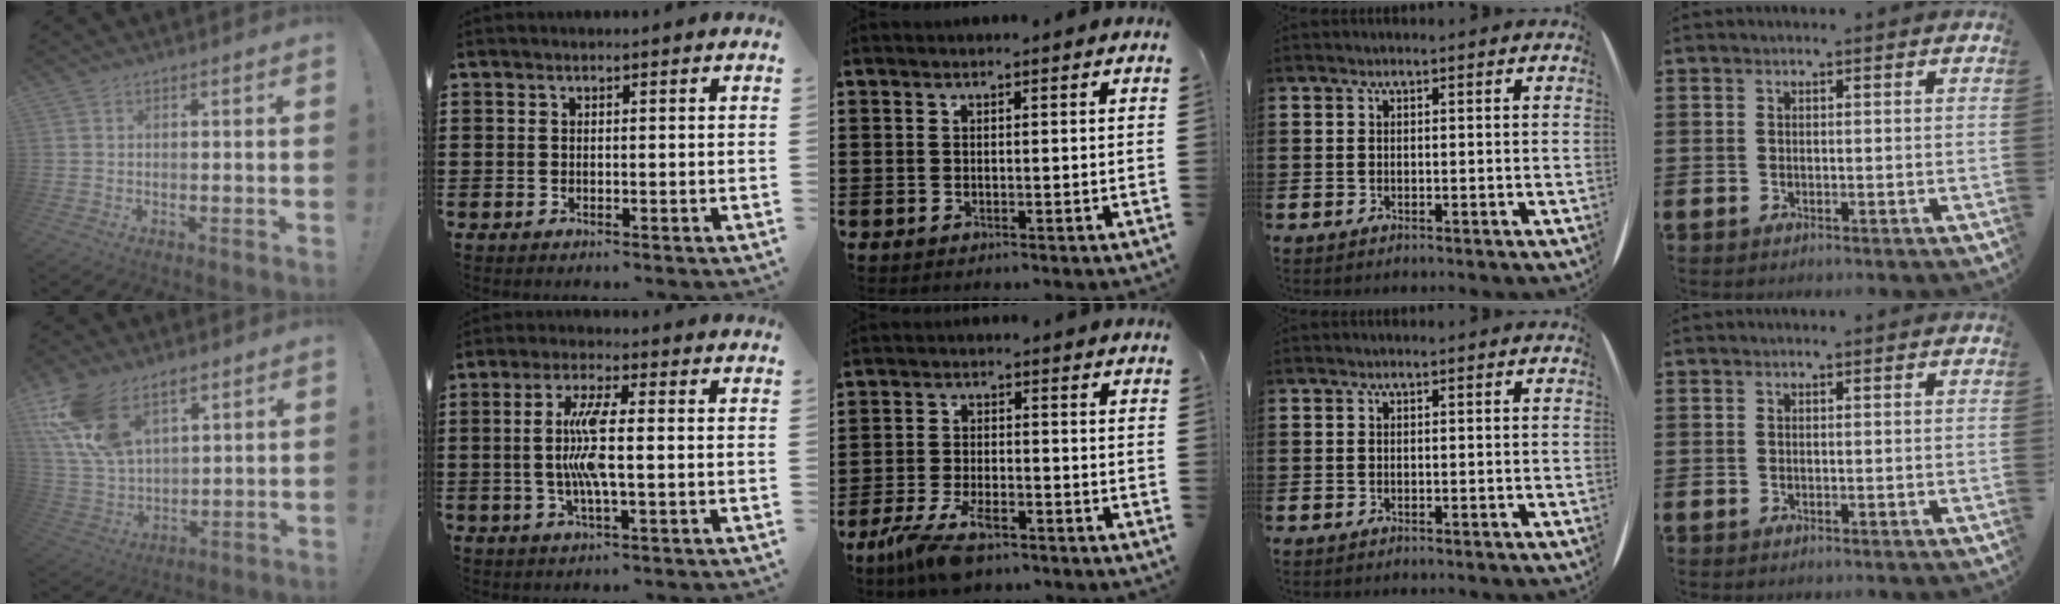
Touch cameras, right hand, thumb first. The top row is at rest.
{"thumb": {"total": 16.5, "force": [9.4, 9.7, 9.5], "torque": [-0.194, -0.050, 0.176]}, "index": {"total": 7.4, "force": [-0.4, 1.2, 7.3], "torque": [-0.161, -0.010, -0.018]}, "middle": {"total": 6.7, "force": [-4.3, 2.4, 4.5], "torque": [-0.106, -0.007, -0.082]}}